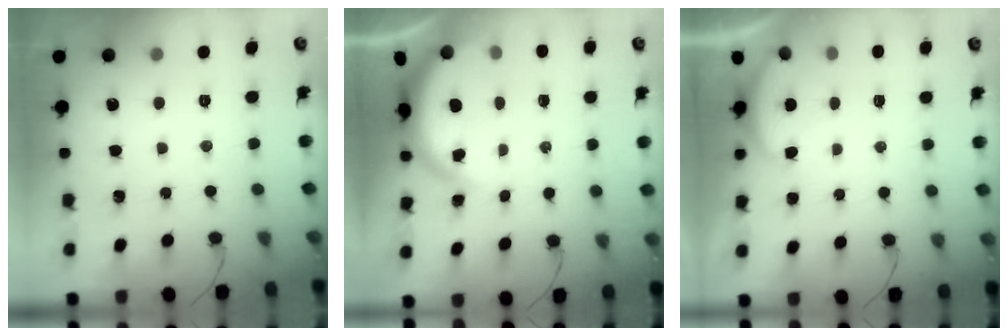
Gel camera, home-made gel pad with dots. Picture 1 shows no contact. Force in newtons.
{"total": 4.0, "press": 3.7, "slide": 1.5}
{"total": 1.7, "press": 1.6, "slide": 0.6}